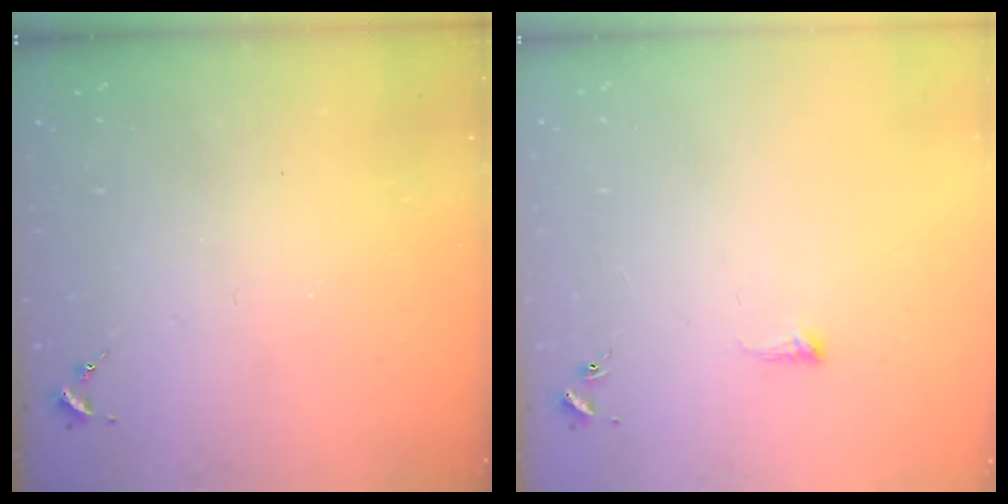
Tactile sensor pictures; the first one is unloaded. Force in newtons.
{"total": 3.5, "press": 3.4, "slide": 0.6}